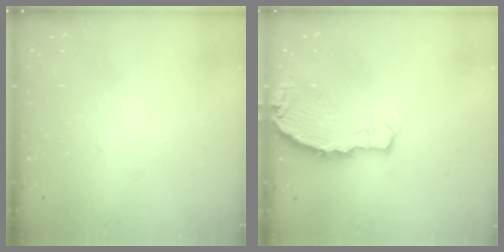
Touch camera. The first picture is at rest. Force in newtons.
{"total": 3.6, "press": 3.6, "slide": 0.4}